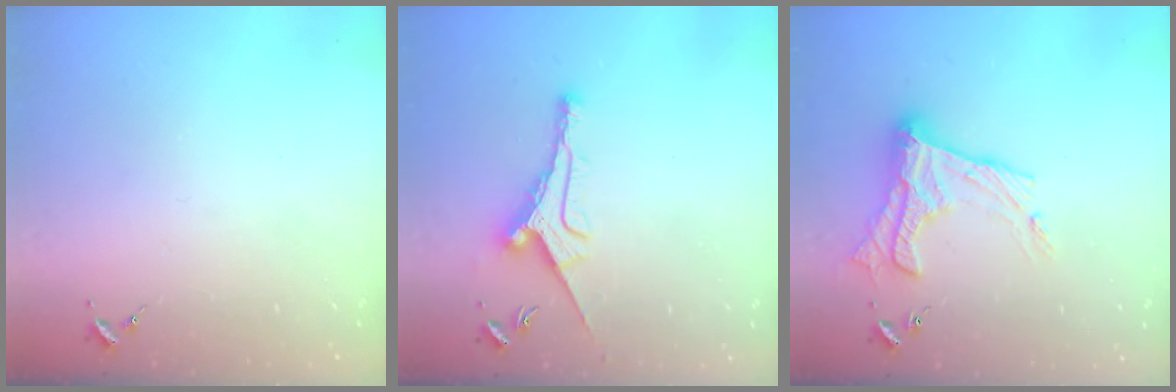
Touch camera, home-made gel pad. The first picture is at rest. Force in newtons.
{"total": 10.3, "press": 10.3, "slide": 0.2}
{"total": 17.8, "press": 17.8, "slide": 1.0}